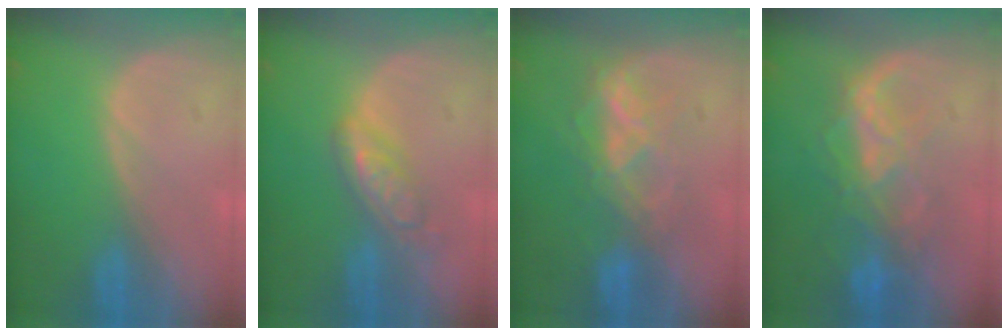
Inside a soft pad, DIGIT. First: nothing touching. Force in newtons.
{"total": 5.7, "press": 5.0, "slide": 2.8}
{"total": 6.2, "press": 6.2, "slide": 0.8}
{"total": 8.8, "press": 7.5, "slide": 4.7}